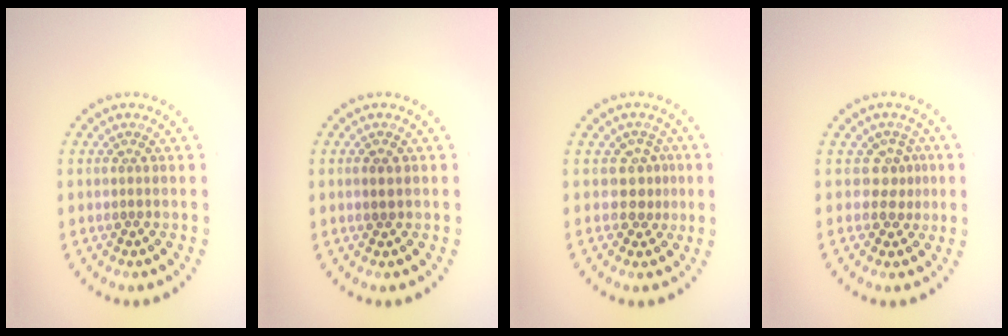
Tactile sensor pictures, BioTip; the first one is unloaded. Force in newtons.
{"total": 1.1, "press": 1.1, "slide": 0.2}
{"total": 2.1, "press": 1.5, "slide": 1.5}
{"total": 2.1, "press": 1.4, "slide": 1.6}